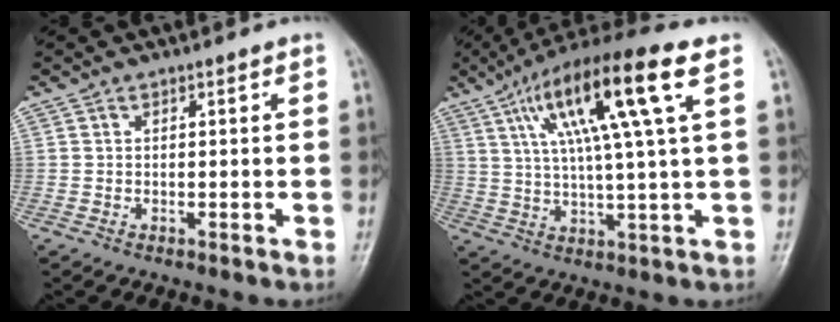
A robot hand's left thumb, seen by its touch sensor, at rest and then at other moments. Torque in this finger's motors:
{"motor_torque": [0.59, 0.66, 1.91, -0.87, 0.35]}